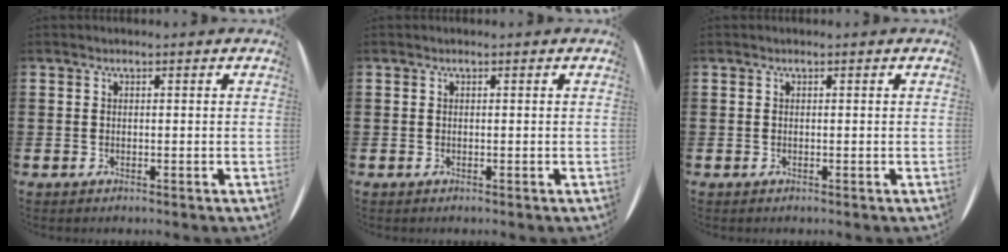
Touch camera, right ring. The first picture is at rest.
{"total": 0.0}
{"total": 0.0}